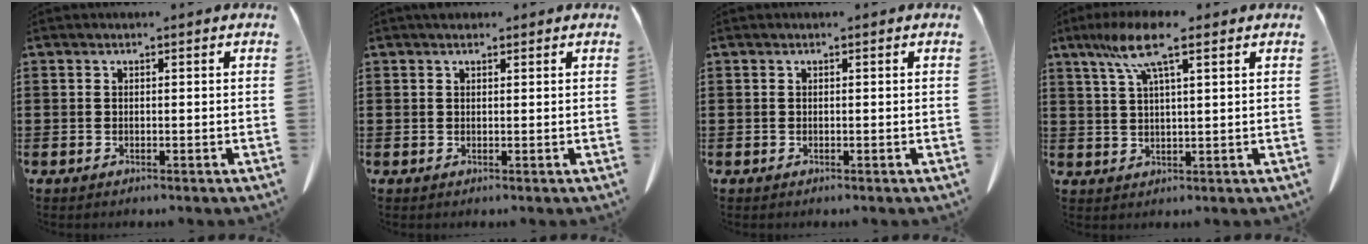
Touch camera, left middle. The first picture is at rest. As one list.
[{"total": 1.0, "force": [0.8, 0.6, 0.3], "torque": [-0.007, 0.004, 0.015]}, {"total": 0.0}, {"total": 7.9, "force": [4.6, 1.0, 6.4], "torque": [-0.133, 0.003, 0.080]}]